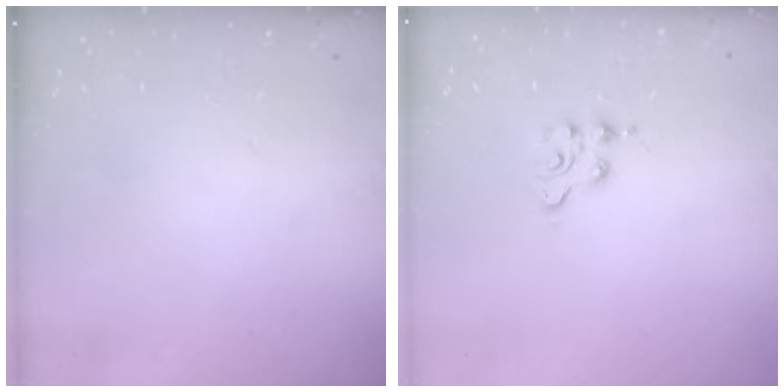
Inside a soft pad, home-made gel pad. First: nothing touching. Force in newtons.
{"total": 3.7, "press": 3.7, "slide": 0.5}